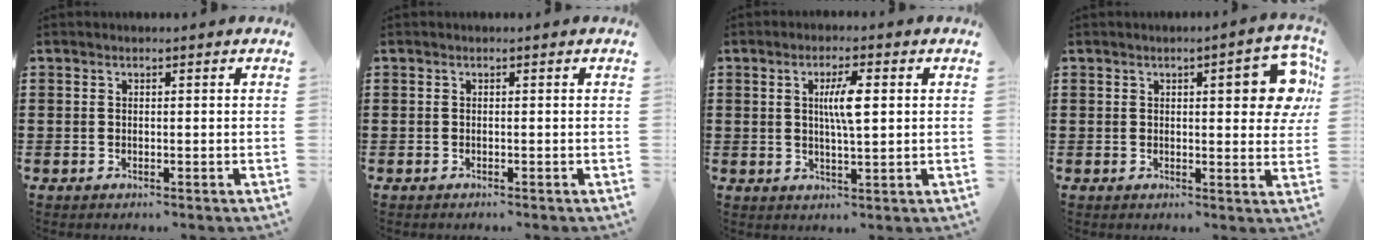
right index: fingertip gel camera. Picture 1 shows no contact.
{"total": 0.0}
{"total": 5.2, "force": [1.0, 1.1, 5.0], "torque": [-0.098, 0.007, 0.012]}
{"total": 7.8, "force": [2.4, 2.1, 7.1], "torque": [-0.088, -0.006, 0.029]}